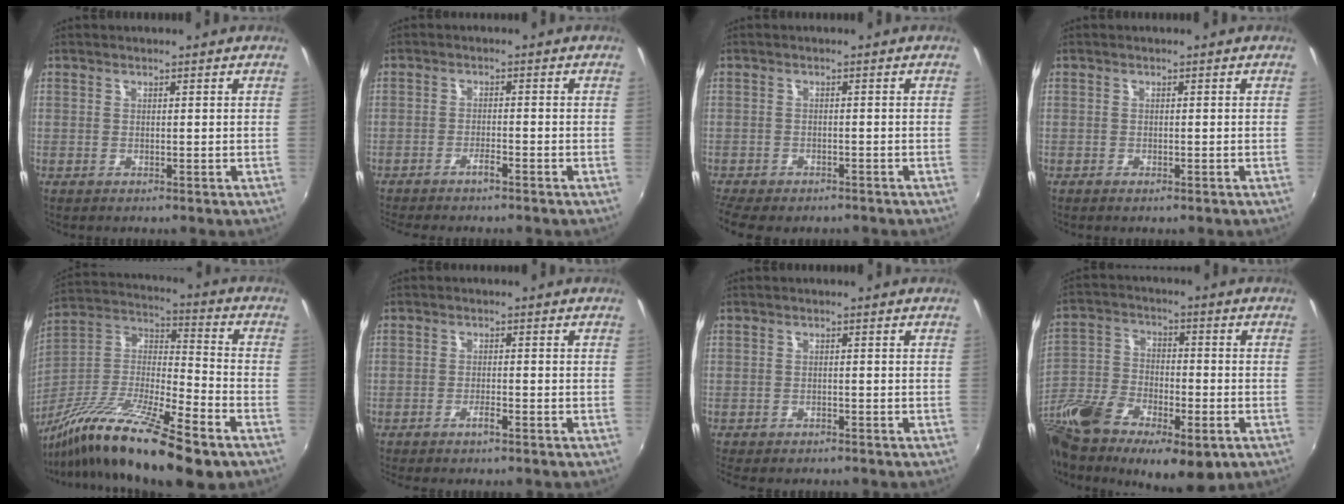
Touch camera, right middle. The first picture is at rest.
{"total": 1.9, "force": [-1.6, -0.2, 1.1], "torque": [-0.031, -0.001, -0.035]}
{"total": 6.8, "force": [-5.5, 2.3, 3.2], "torque": [-0.084, -0.034, -0.092]}
{"total": 0.0}
{"total": 23.7, "force": [-14.7, 5.1, 18.0], "torque": [-0.325, -0.028, -0.260]}
{"total": 1.1, "force": [-0.6, -0.1, 0.9], "torque": [-0.022, 0.002, -0.015]}
{"total": 2.8, "force": [-2.5, 0.8, 1.1], "torque": [-0.031, -0.017, -0.041]}
{"total": 23.1, "force": [-13.9, 9.6, 15.7], "torque": [-0.322, -0.056, -0.241]}